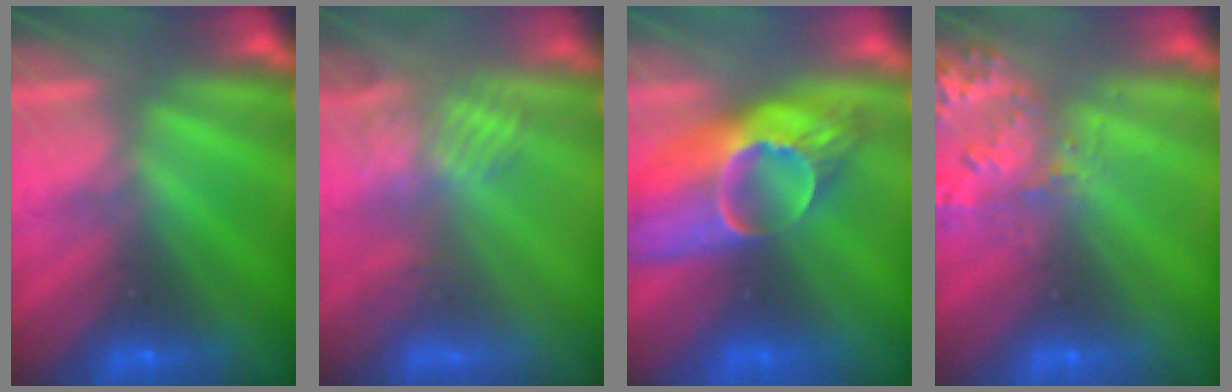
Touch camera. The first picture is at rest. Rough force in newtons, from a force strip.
{"total": 2.8}
{"total": 5.8}
{"total": 2.8}